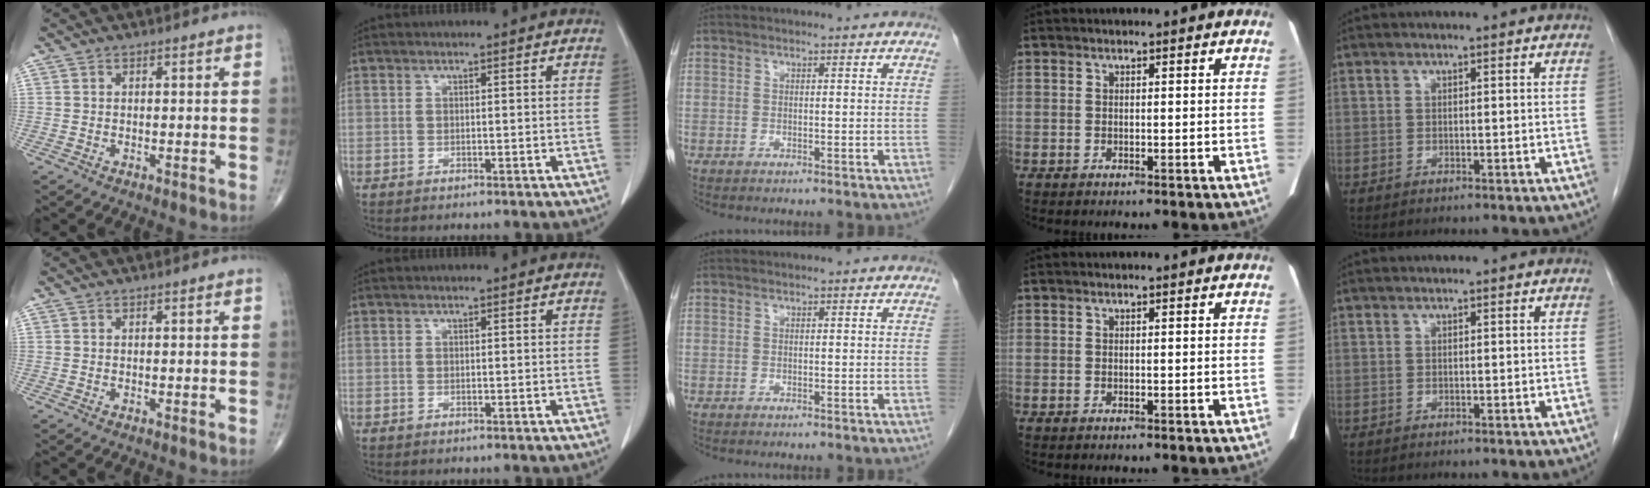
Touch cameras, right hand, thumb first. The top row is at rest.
{}